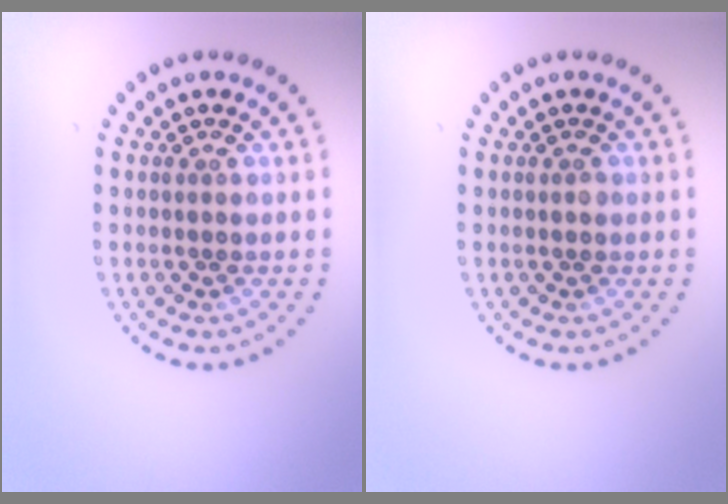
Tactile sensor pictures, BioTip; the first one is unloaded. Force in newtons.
{"total": 0.5, "press": 0.5, "slide": 0.2}